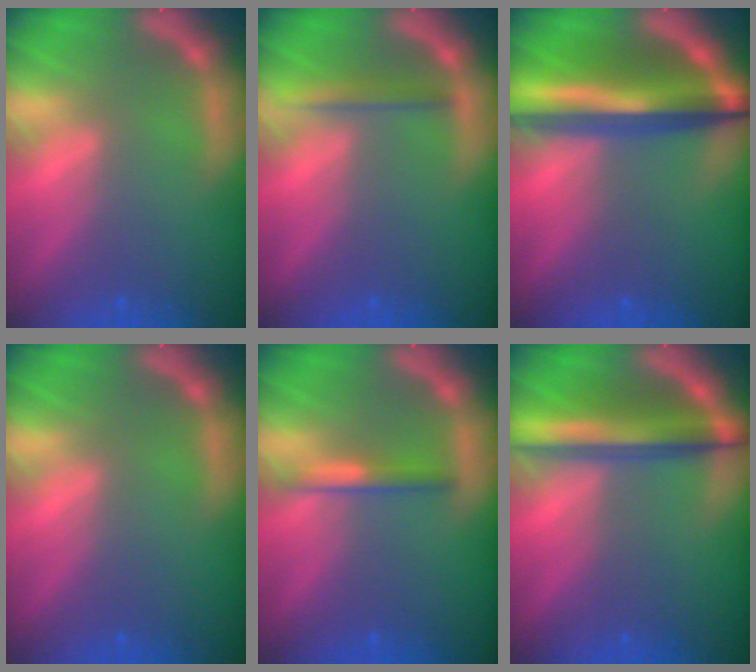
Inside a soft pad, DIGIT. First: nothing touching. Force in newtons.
{"total": 2.0}
{"total": 10.0}
{"total": 0.0}
{"total": 1.9}
{"total": 6.5}